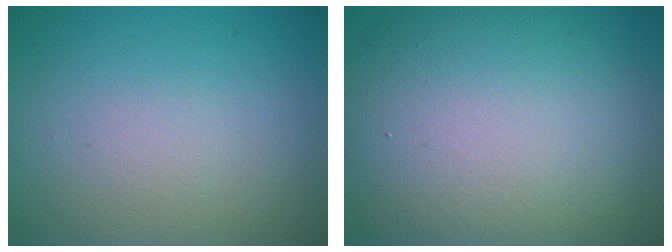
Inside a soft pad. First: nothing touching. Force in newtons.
{"total": 13.5, "press": 13.5, "slide": 1.3}